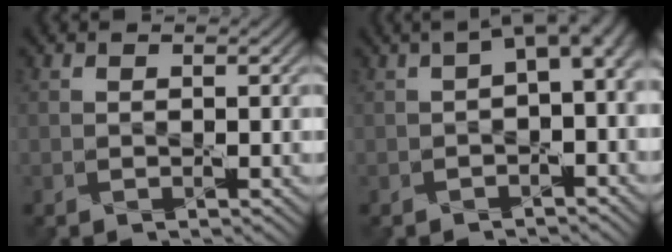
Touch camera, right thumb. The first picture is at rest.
{"total": 5.5, "force": [0.8, 2.6, 4.7], "torque": [-0.067, 0.003, 0.010]}